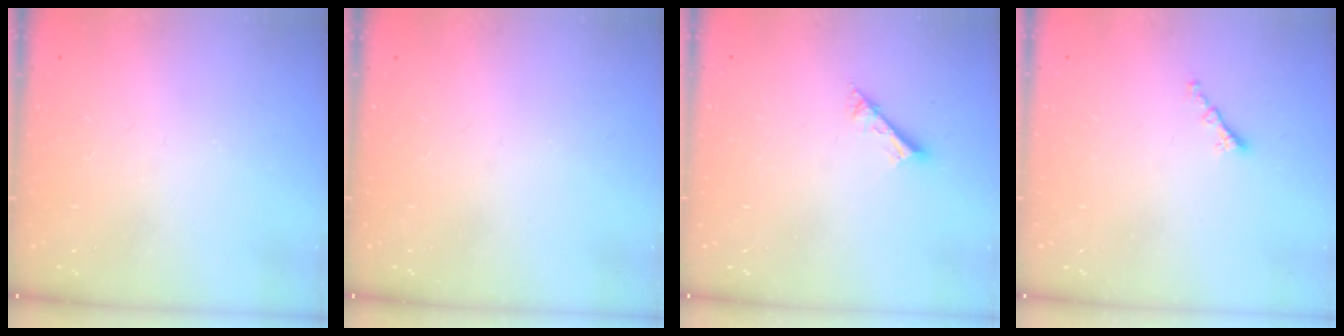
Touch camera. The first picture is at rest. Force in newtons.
{"total": 0.0}
{"total": 2.4, "press": 2.4, "slide": 0.1}
{"total": 1.6, "press": 1.6, "slide": 0.0}